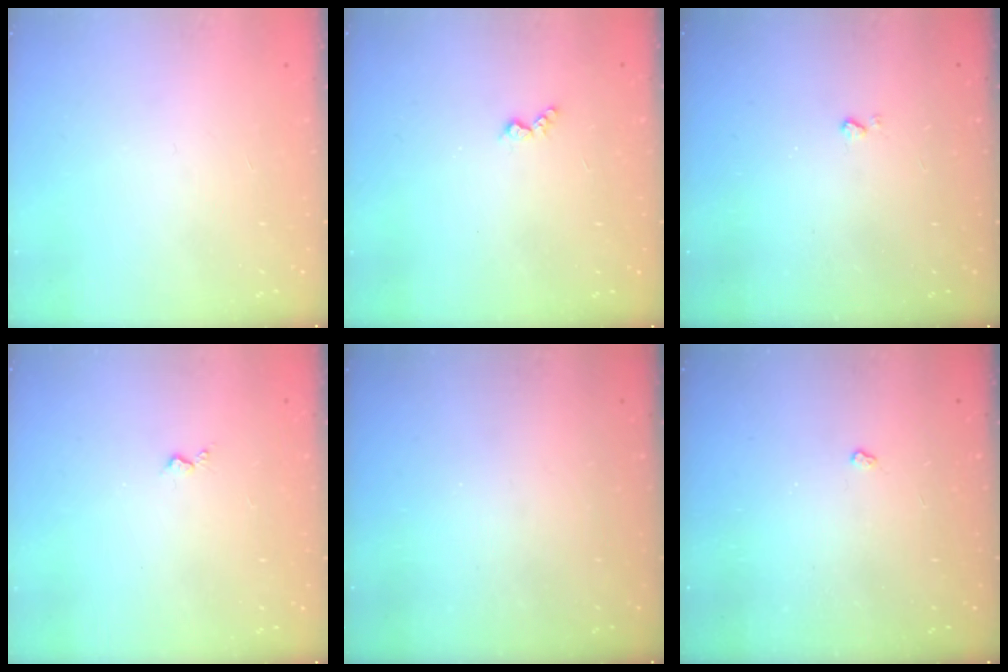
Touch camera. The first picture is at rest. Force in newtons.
{"total": 3.4, "press": 3.4, "slide": 0.5}
{"total": 2.5, "press": 2.4, "slide": 0.5}
{"total": 3.0, "press": 2.9, "slide": 0.5}
{"total": 0.0}
{"total": 2.5, "press": 2.4, "slide": 0.5}